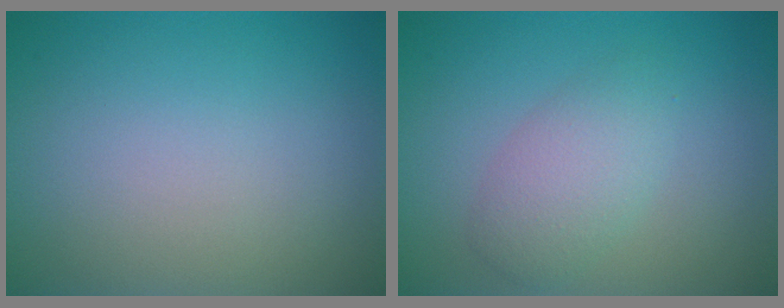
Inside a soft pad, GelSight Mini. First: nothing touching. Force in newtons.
{"total": 3.1, "press": 3.1, "slide": 0.1}